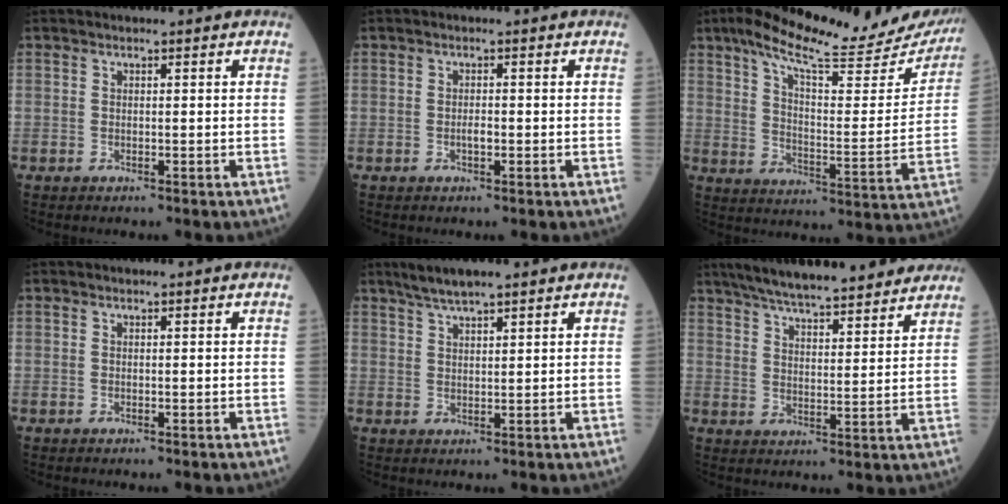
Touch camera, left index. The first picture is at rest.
{"total": 1.1, "force": [-0.3, 0.4, 0.9], "torque": [-0.020, 0.001, -0.005]}
{"total": 22.9, "force": [20.2, 2.8, 10.5], "torque": [-0.167, -0.034, 0.269]}
{"total": 0.0}
{"total": 5.2, "force": [4.2, 0.4, 3.0], "torque": [-0.062, 0.021, 0.078]}
{"total": 20.0, "force": [17.2, 3.0, 9.6], "torque": [-0.151, 0.027, 0.246]}